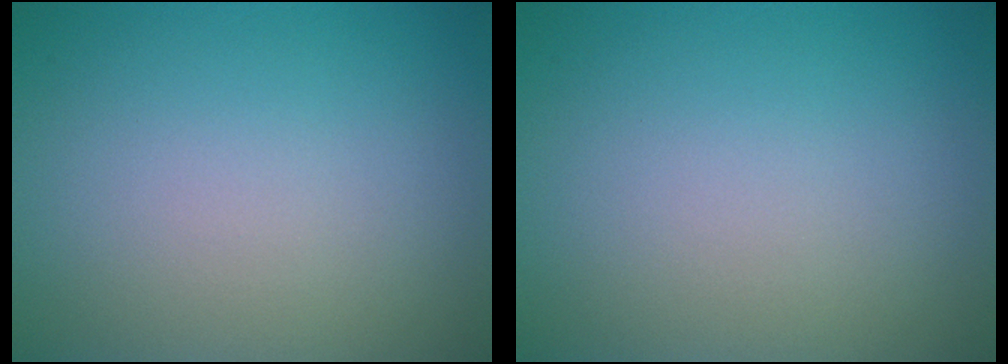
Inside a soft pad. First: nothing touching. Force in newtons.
{"total": 0.0}